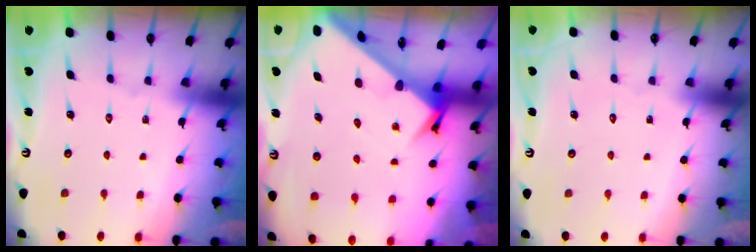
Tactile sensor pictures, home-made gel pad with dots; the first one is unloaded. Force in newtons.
{"total": 3.6, "press": 3.5, "slide": 0.3}
{"total": 1.7, "press": 1.6, "slide": 0.2}